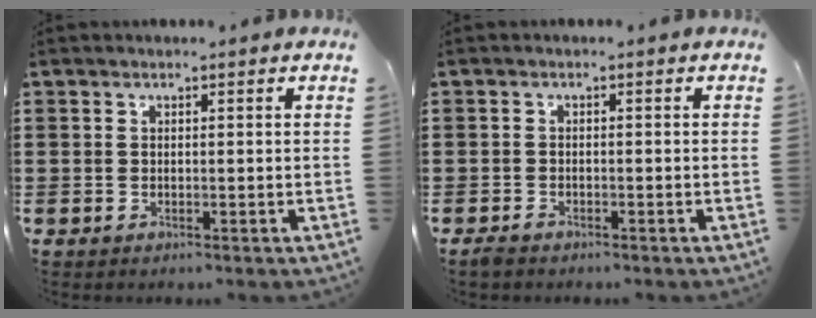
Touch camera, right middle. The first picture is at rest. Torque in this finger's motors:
{"motor_torque": [1.09, 1.05, 0.00, 0.02]}